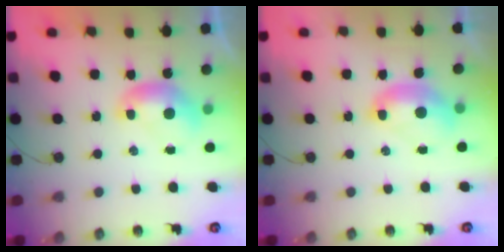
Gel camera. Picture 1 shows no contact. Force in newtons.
{"total": 3.1, "press": 3.1, "slide": 0.6}